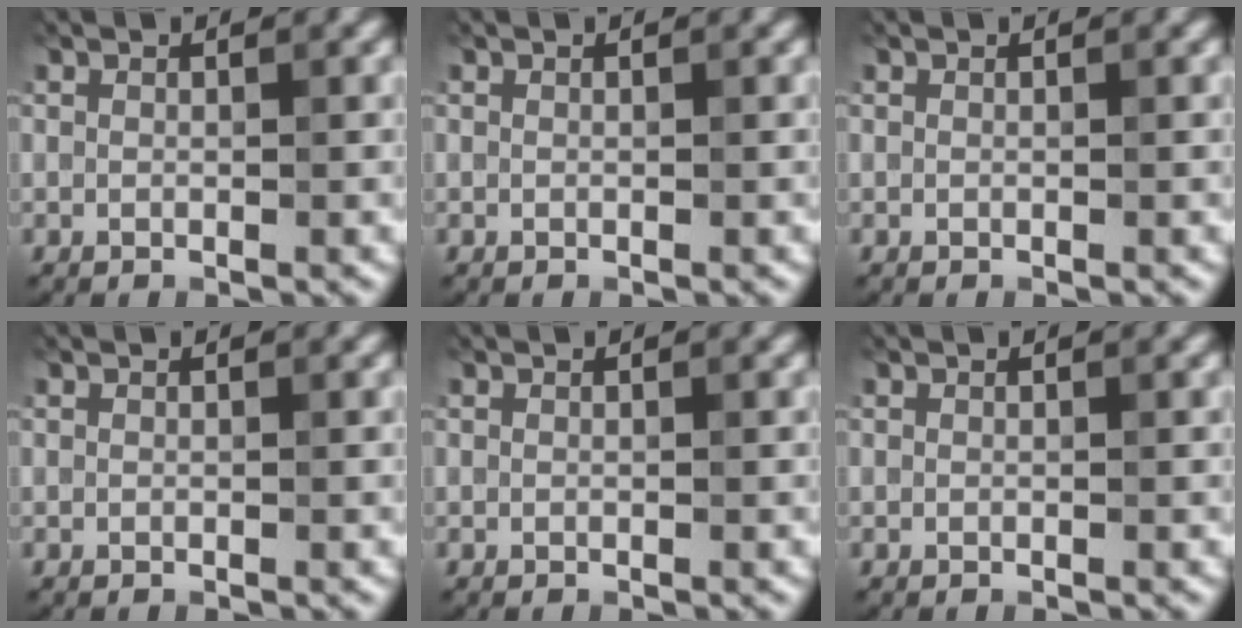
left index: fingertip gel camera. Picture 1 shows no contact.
{"total": 0.0}
{"total": 0.0}
{"total": 0.0}
{"total": 0.0}
{"total": 0.0}